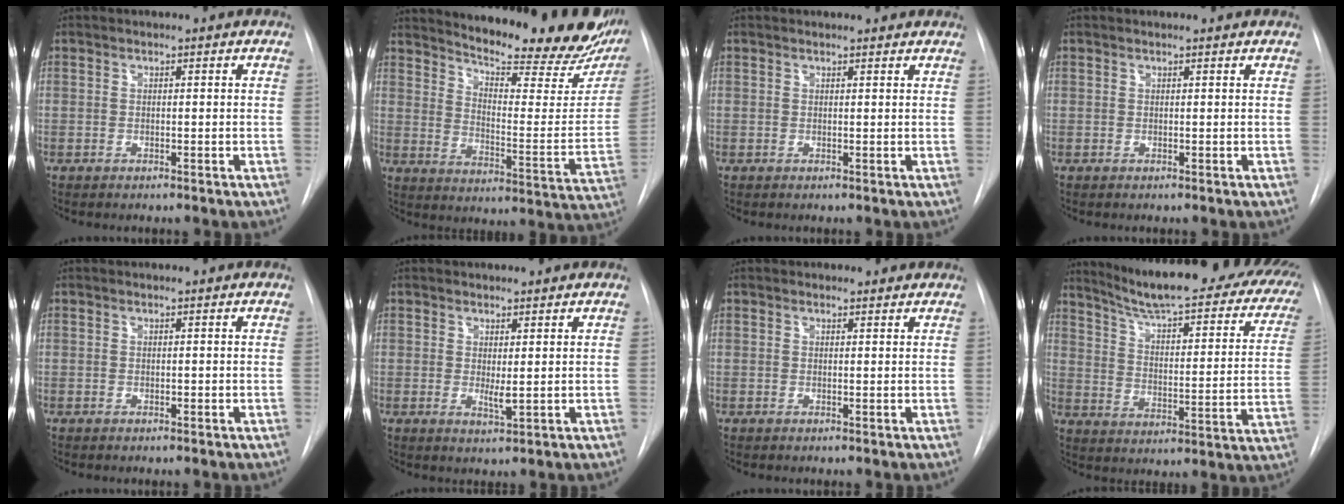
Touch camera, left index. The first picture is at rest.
{"total": 25.8, "force": [22.2, 5.1, 12.0], "torque": [-0.178, -0.078, 0.276]}
{"total": 3.9, "force": [3.7, 0.9, 0.8], "torque": [-0.013, 0.015, 0.035]}
{"total": 1.3, "force": [1.2, 0.2, 0.2], "torque": [-0.011, 0.011, 0.015]}
{"total": 0.0}
{"total": 2.1, "force": [0.6, 0.5, 2.0], "torque": [-0.035, -0.008, 0.015]}
{"total": 1.5, "force": [1.4, 0.6, 0.0], "torque": [-0.004, 0.002, 0.011]}
{"total": 27.4, "force": [22.4, 5.0, 14.8], "torque": [-0.200, -0.042, 0.278]}